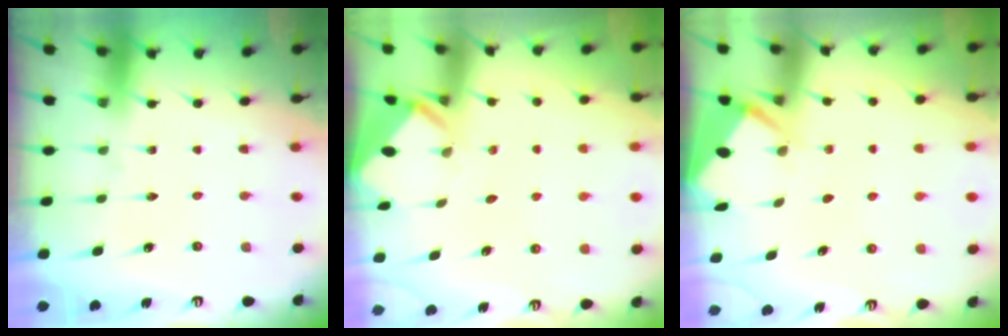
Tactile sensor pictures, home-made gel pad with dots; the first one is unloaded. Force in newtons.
{"total": 3.2, "press": 3.2, "slide": 0.2}
{"total": 2.6, "press": 2.6, "slide": 0.4}